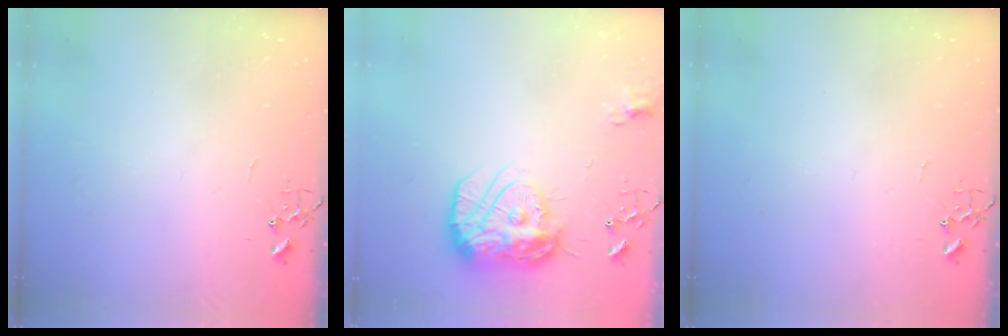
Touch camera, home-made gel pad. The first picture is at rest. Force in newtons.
{"total": 15.0, "press": 14.9, "slide": 1.1}
{"total": 0.0}